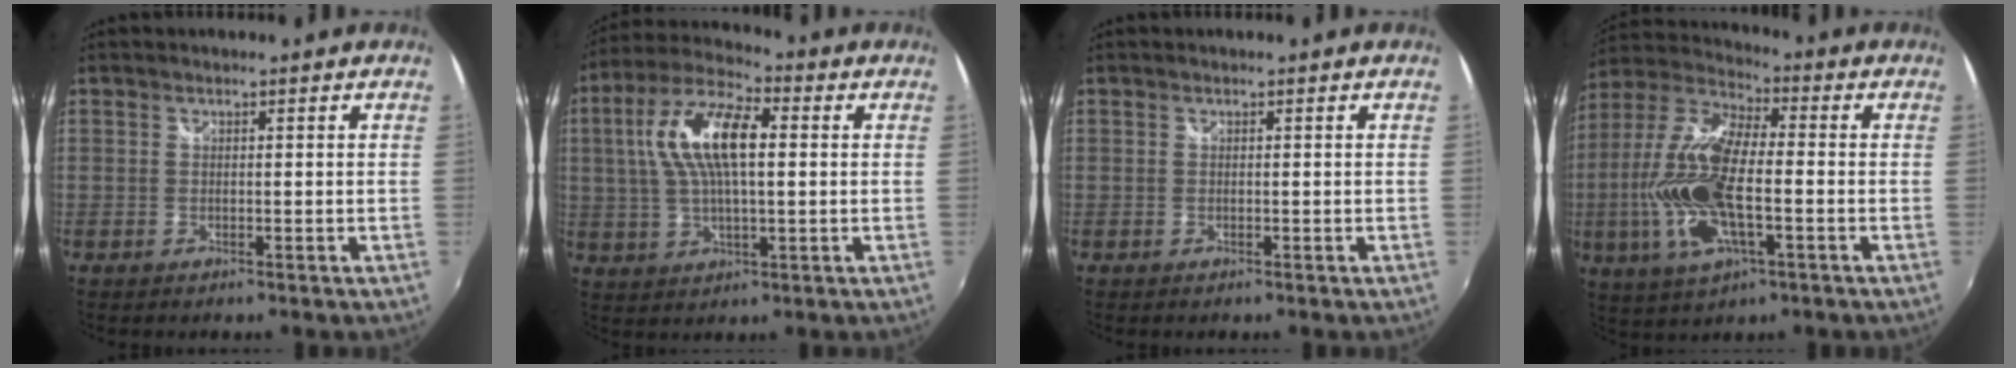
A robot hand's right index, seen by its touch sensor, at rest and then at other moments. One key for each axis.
{"total": 14.0, "fx": 2.4, "fy": 5.4, "fz": 12.7, "tx": -0.246, "ty": 0.022, "tz": 0.038}
{"total": 0.0}
{"total": 18.3, "fx": -3.5, "fy": 7.1, "fz": 16.5, "tx": -0.352, "ty": -0.006, "tz": -0.070}